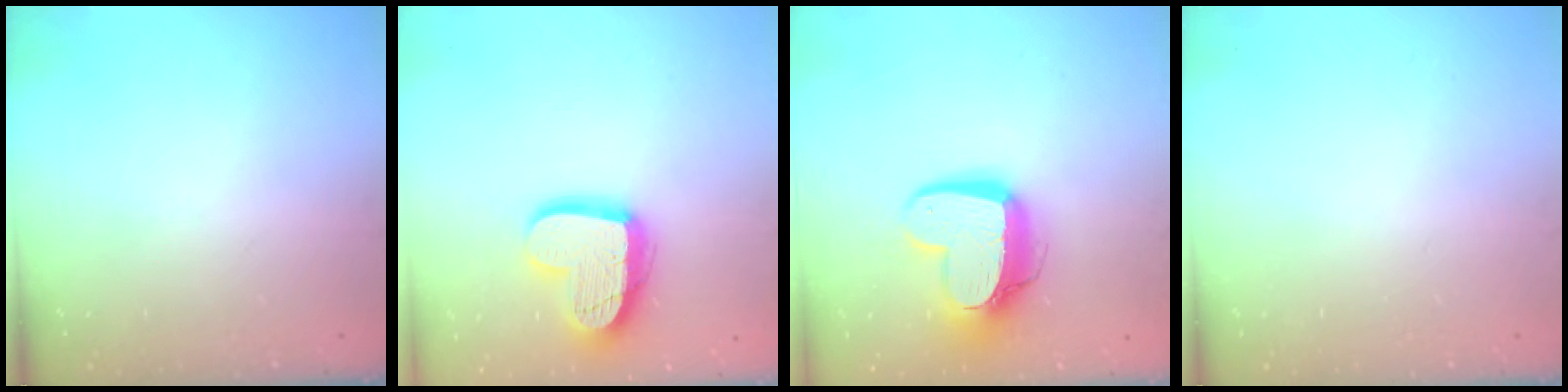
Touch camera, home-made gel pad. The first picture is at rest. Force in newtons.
{"total": 17.8, "press": 17.7, "slide": 1.4}
{"total": 14.4, "press": 14.3, "slide": 1.3}
{"total": 0.0}